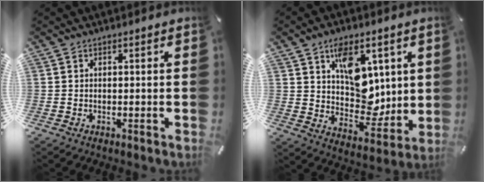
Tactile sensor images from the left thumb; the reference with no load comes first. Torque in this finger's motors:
{"motor_torque": [2.34, 2.66, 1.11, -1.28, 0.48]}